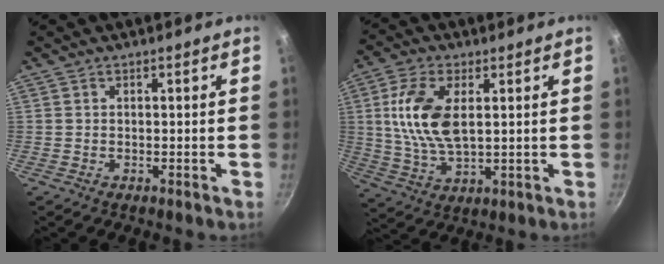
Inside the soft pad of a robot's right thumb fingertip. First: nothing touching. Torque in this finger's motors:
{"motor_torque": [0.45, 1.22, 1.69, 0.15, 0.48]}